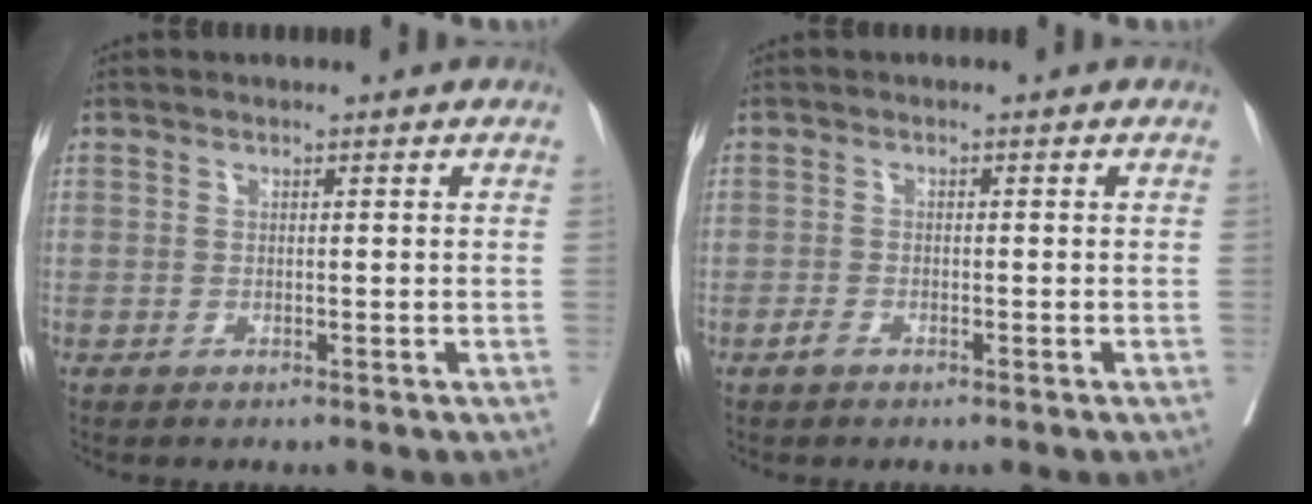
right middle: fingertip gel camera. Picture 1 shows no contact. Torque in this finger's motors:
{"motor_torque": [-0.01, 0.04, -0.03, 0.00]}